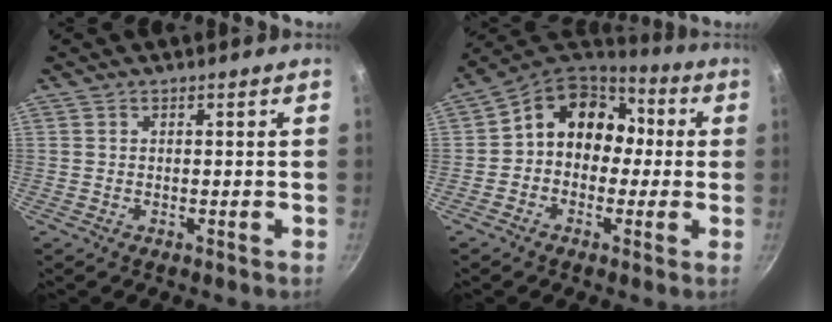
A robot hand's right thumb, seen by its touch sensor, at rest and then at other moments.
{"total": 13.0, "force": [0.6, 10.8, 7.2], "torque": [-0.066, 0.044, -0.013]}